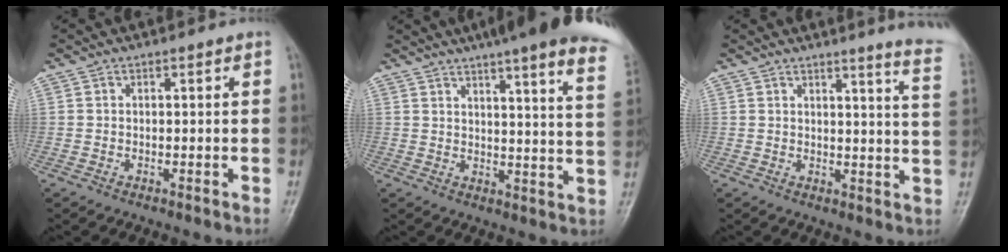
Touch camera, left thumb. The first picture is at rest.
{"total": 22.7, "force": [16.8, 2.5, 15.0], "torque": [-0.188, -0.049, 0.199]}
{"total": 10.8, "force": [8.9, -0.8, 6.0], "torque": [-0.063, -0.076, 0.080]}